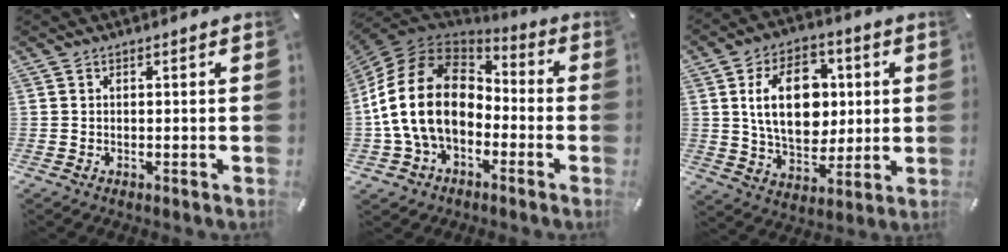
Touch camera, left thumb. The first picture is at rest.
{"total": 18.8, "force": [-2.8, 13.9, 12.4], "torque": [-0.272, 0.031, -0.050]}
{"total": 17.0, "force": [2.5, 11.9, 11.9], "torque": [-0.212, 0.010, 0.039]}